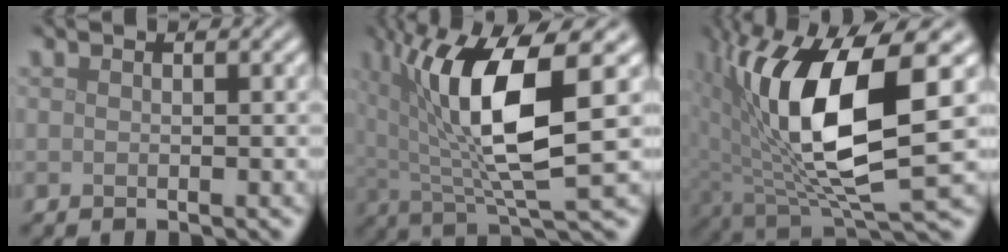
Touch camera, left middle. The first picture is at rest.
{"total": 10.2, "force": [2.4, 2.7, 9.5], "torque": [-0.170, -0.005, 0.047]}
{"total": 13.5, "force": [1.7, 5.3, 12.3], "torque": [-0.232, -0.018, 0.037]}